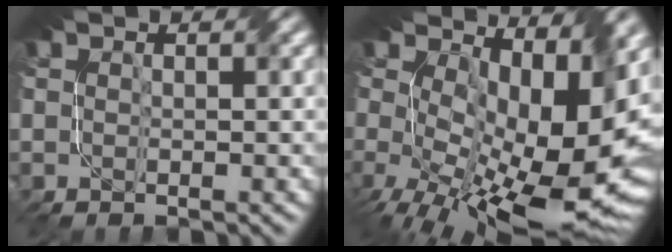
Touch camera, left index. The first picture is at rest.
{"total": 14.7, "force": [0.6, 7.6, 12.5], "torque": [-0.198, -0.014, 0.023]}